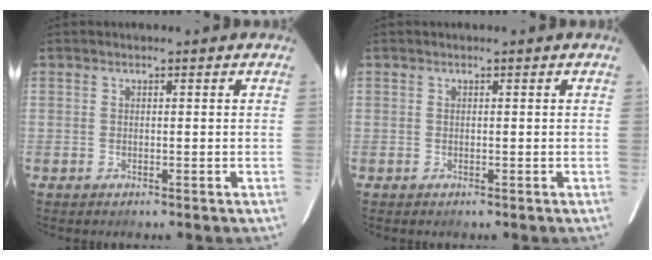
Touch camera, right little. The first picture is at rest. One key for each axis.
{"total": 0.0}